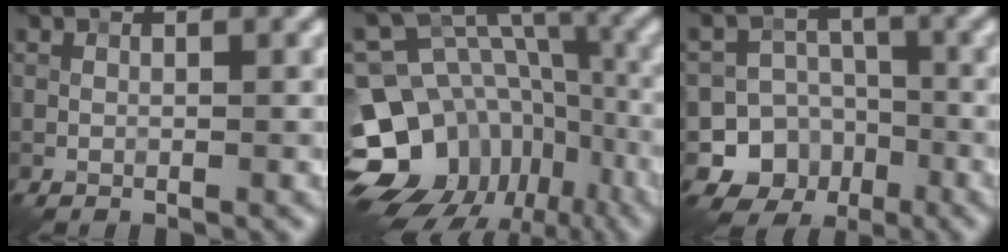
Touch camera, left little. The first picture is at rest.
{"total": 17.5, "force": [-7.6, 13.9, 7.3], "torque": [-0.145, -0.017, -0.110]}
{"total": 10.1, "force": [-4.4, 9.0, 1.5], "torque": [-0.006, -0.017, -0.092]}